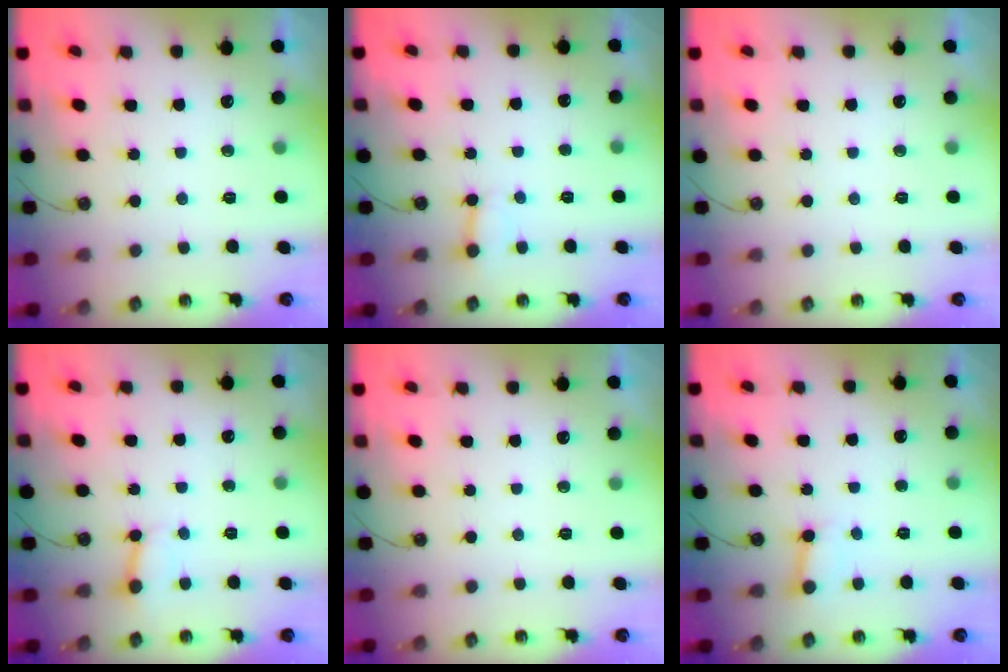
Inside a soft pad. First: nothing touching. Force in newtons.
{"total": 2.7, "press": 2.6, "slide": 0.6}
{"total": 0.0}
{"total": 2.9, "press": 2.9, "slide": 0.2}
{"total": 0.0}
{"total": 2.7, "press": 2.7, "slide": 0.2}